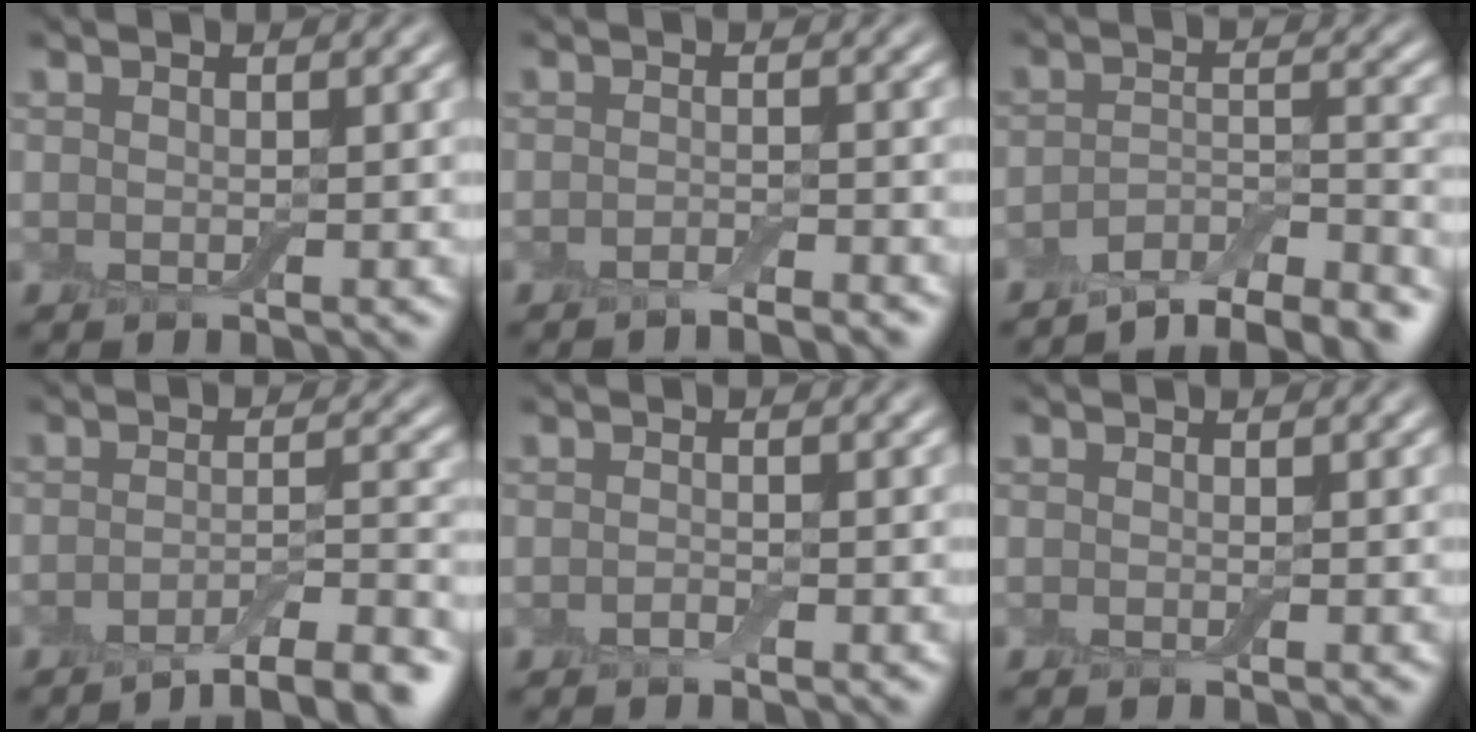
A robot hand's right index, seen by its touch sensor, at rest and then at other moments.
{"total": 1.6, "force": [-1.4, 0.0, 0.7], "torque": [-0.012, -0.001, -0.026]}
{"total": 7.5, "force": [-6.4, 1.9, 3.4], "torque": [-0.053, -0.002, -0.102]}
{"total": 6.9, "force": [-5.1, 1.6, 4.3], "torque": [-0.062, 0.002, -0.080]}
{"total": 0.6, "force": [-0.4, 0.2, 0.3], "torque": [-0.008, 0.001, -0.009]}
{"total": 0.0}